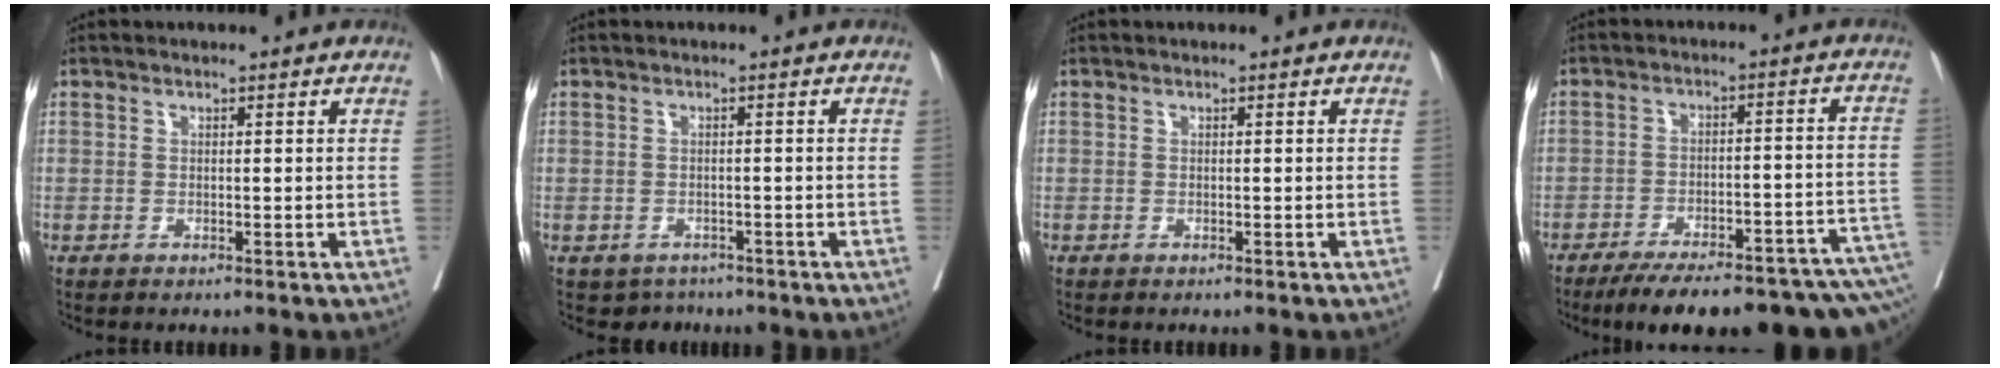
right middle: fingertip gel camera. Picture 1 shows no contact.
{"total": 3.0, "force": [-2.2, 2.0, 0.1], "torque": [0.001, 0.004, -0.031]}
{"total": 0.0}
{"total": 23.0, "force": [-18.5, 4.1, 13.2], "torque": [-0.130, 0.006, -0.242]}